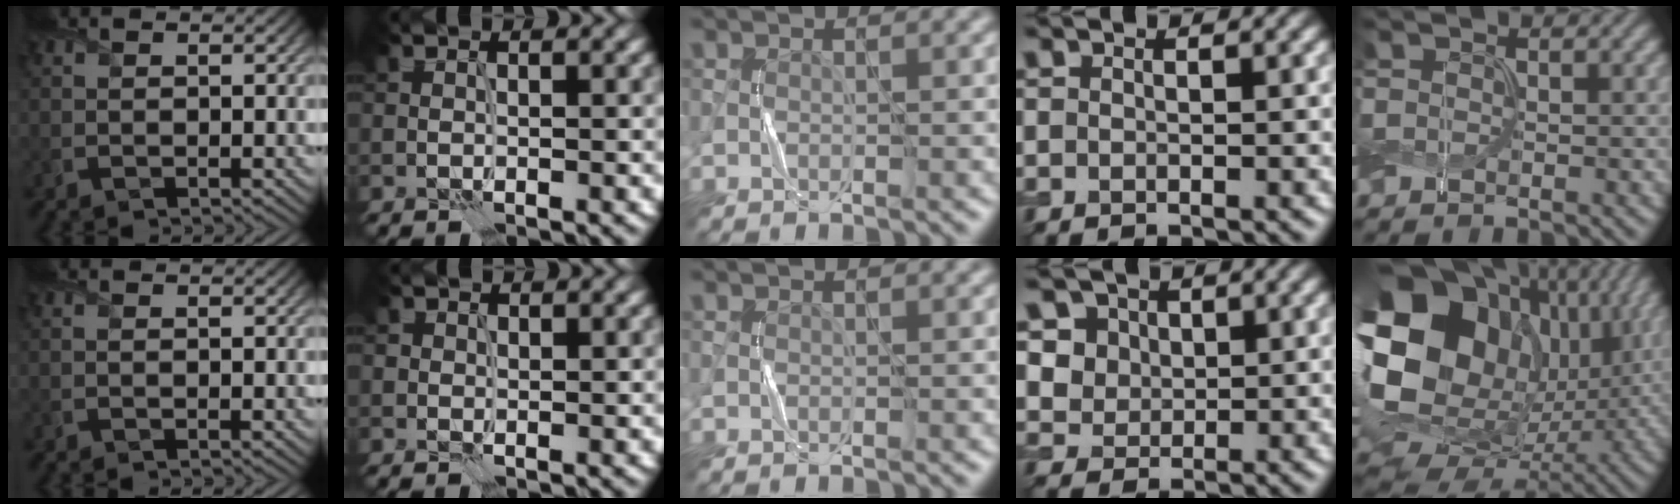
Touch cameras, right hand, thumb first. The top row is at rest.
{"index": {"total": 0.7, "force": [0.3, 0.6, 0.2], "torque": [0.000, -0.003, 0.007]}, "ring": {"total": 5.3, "force": [2.5, 4.2, 1.9], "torque": [-0.045, -0.002, 0.045]}, "little": {"total": 22.6, "force": [3.0, 17.3, 14.3], "torque": [-0.312, -0.022, 0.050]}}